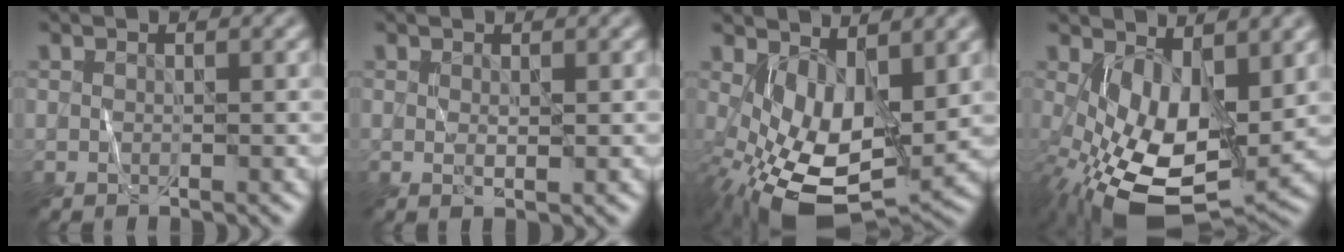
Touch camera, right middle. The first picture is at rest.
{"total": 0.7, "force": [0.2, 0.2, 0.6], "torque": [-0.010, -0.006, 0.007]}
{"total": 8.5, "force": [-0.9, 4.5, 7.1], "torque": [-0.146, -0.018, -0.011]}
{"total": 9.3, "force": [-1.5, 4.8, 7.9], "torque": [-0.165, -0.021, -0.019]}